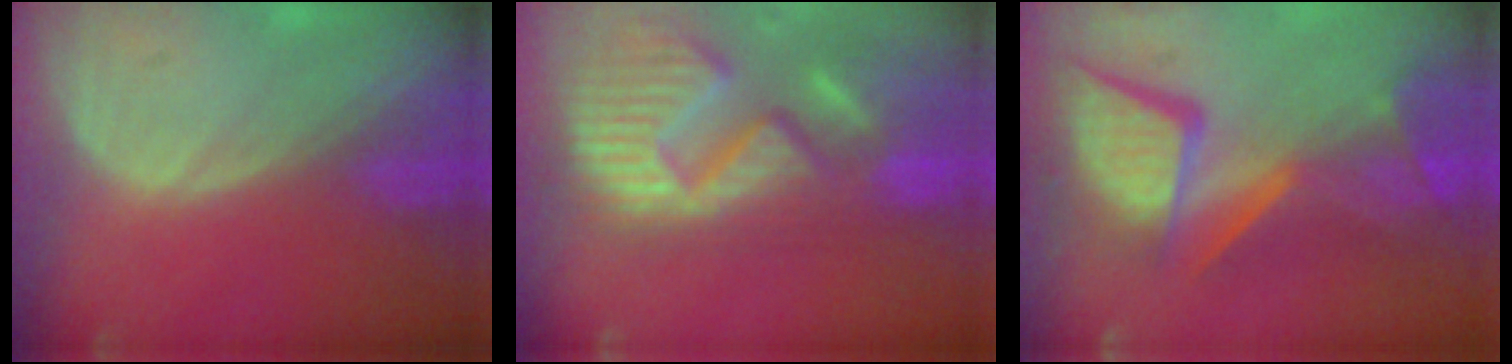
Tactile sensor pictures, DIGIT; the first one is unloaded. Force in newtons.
{"total": 15.1, "press": 12.6, "slide": 8.3}
{"total": 13.9, "press": 11.3, "slide": 8.0}